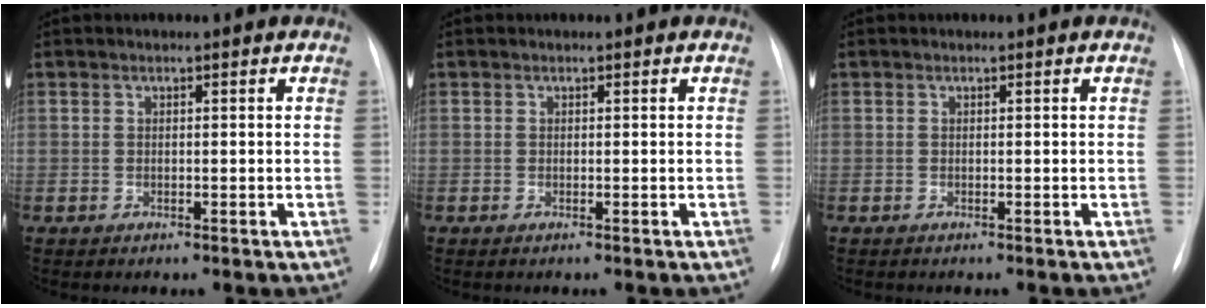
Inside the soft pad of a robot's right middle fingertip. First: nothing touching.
{"total": 0.0}
{"total": 0.0}